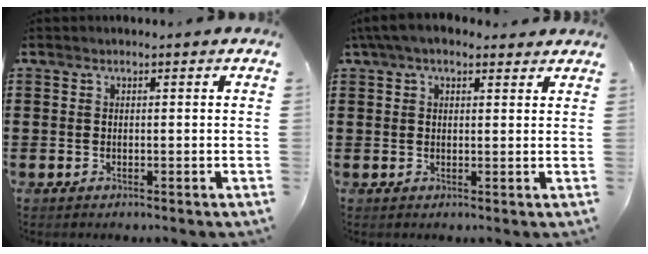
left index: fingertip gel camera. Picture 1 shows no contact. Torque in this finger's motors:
{"motor_torque": [2.14, 0.00, 0.84, 0.21]}